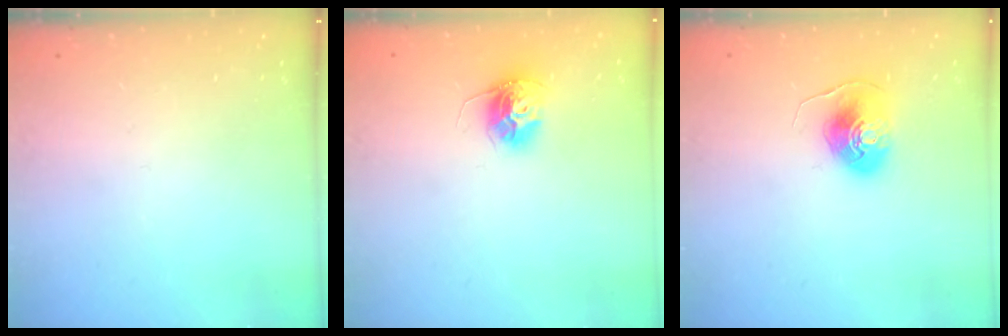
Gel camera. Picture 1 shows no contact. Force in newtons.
{"total": 11.9, "press": 11.9, "slide": 1.0}
{"total": 9.1, "press": 9.1, "slide": 0.4}